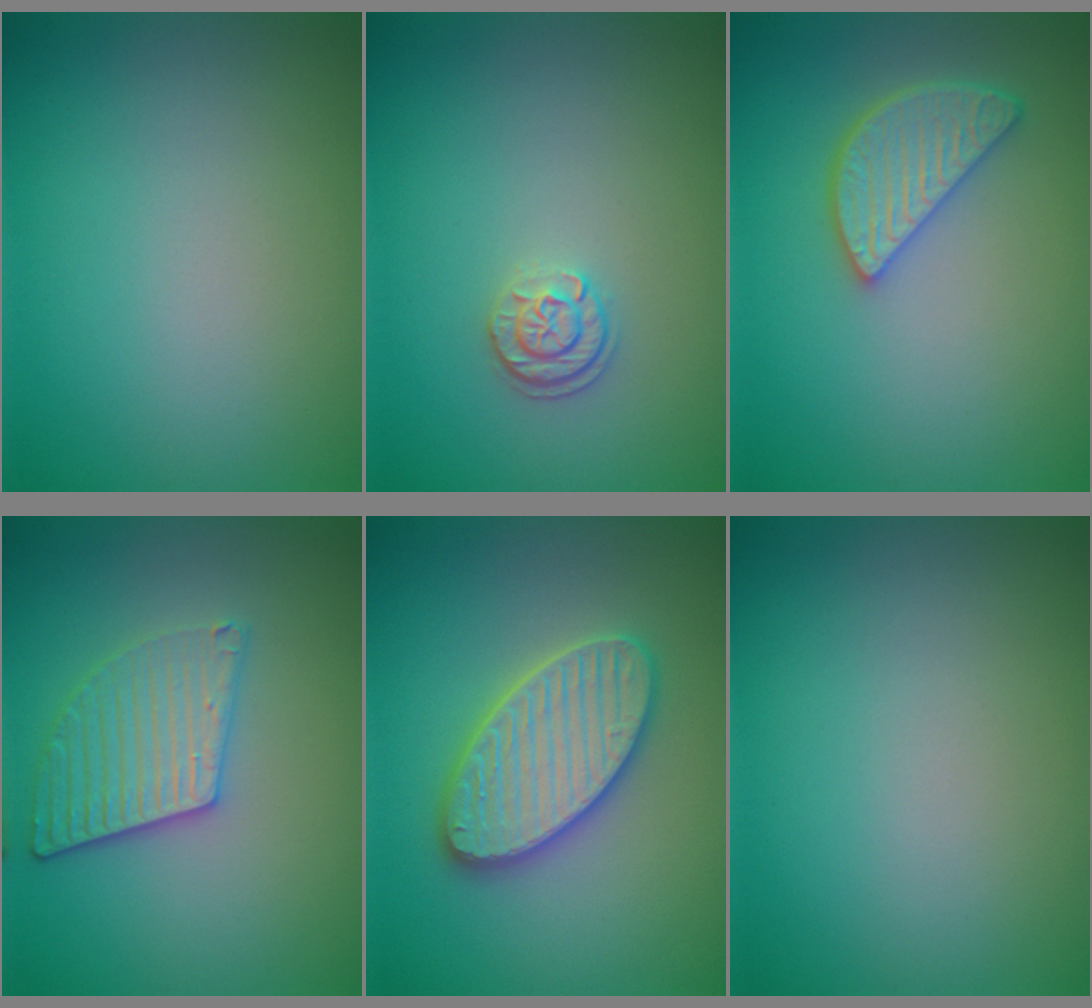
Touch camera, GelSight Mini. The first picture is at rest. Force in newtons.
{"total": 1.7, "press": 1.6, "slide": 0.7}
{"total": 3.7, "press": 3.2, "slide": 1.9}
{"total": 3.4, "press": 3.3, "slide": 1.0}
{"total": 5.3, "press": 5.3, "slide": 0.7}
{"total": 0.0}